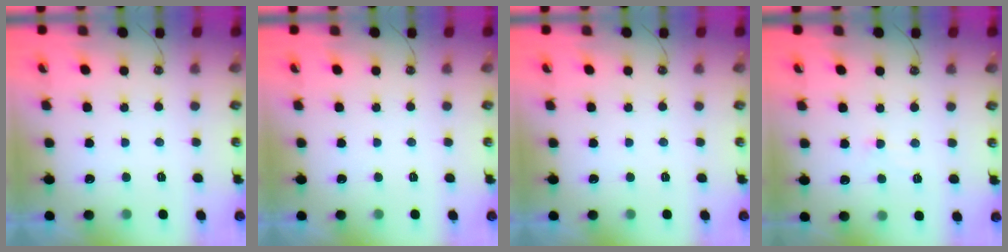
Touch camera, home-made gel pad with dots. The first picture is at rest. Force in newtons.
{"total": 0.0}
{"total": 0.0}
{"total": 2.4, "press": 2.3, "slide": 0.5}